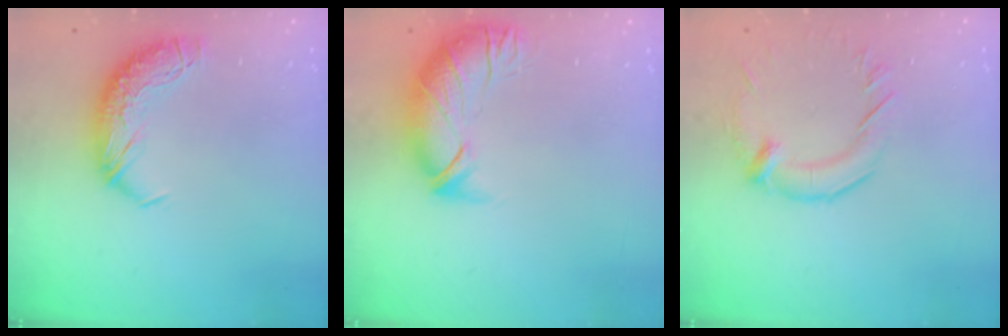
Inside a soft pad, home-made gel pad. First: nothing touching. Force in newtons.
{"total": 2.9, "press": 1.4, "slide": 2.6}
{"total": 1.5, "press": 0.4, "slide": 1.4}